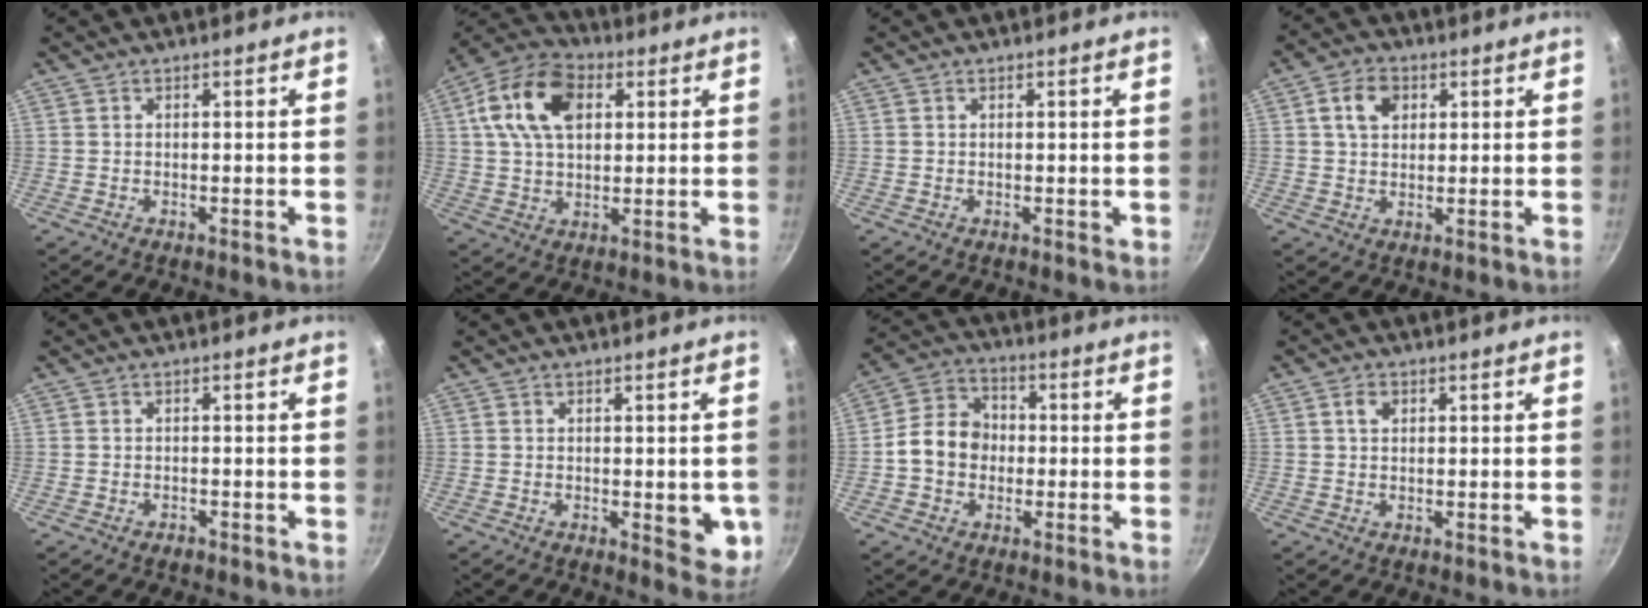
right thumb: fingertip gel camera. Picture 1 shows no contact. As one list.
[{"total": 15.1, "force": [4.2, 9.7, 10.7], "torque": [-0.178, 0.011, 0.059]}, {"total": 0.6, "force": [0.2, 0.4, 0.3], "torque": [-0.001, 0.002, 0.003]}, {"total": 6.3, "force": [2.0, 4.7, 3.8], "torque": [-0.049, 0.005, 0.029]}, {"total": 0.8, "force": [-0.6, 0.5, 0.3], "torque": [-0.007, 0.007, -0.008]}, {"total": 6.1, "force": [-0.6, 2.9, 5.3], "torque": [-0.047, -0.007, -0.005]}, {"total": 9.8, "force": [-0.8, 8.2, 5.4], "torque": [-0.065, 0.024, -0.033]}, {"total": 2.4, "force": [0.8, 1.7, 1.5], "torque": [-0.020, 0.002, 0.013]}]